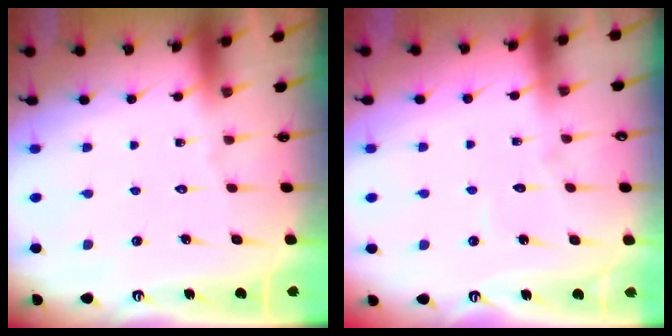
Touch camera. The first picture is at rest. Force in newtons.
{"total": 2.5, "press": 2.5, "slide": 0.1}